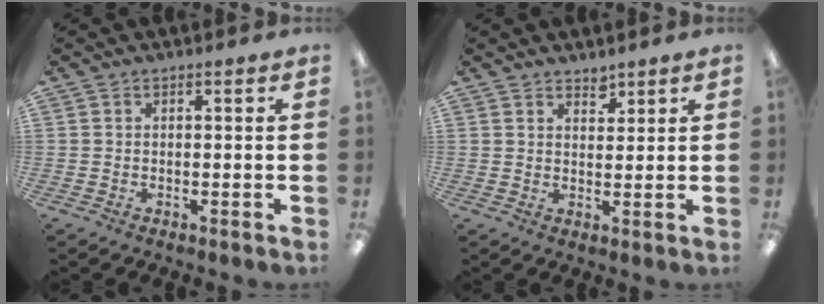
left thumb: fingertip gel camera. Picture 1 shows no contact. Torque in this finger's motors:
{"motor_torque": [-0.10, -0.04, -0.17, -0.17, 0.04]}